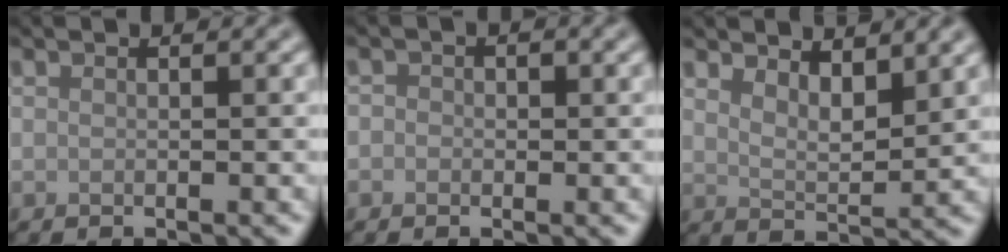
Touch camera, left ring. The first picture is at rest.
{"total": 1.2, "force": [0.1, 1.1, 0.5], "torque": [0.002, -0.002, -0.007]}
{"total": 3.5, "force": [2.6, 1.1, 2.1], "torque": [-0.039, -0.008, 0.043]}